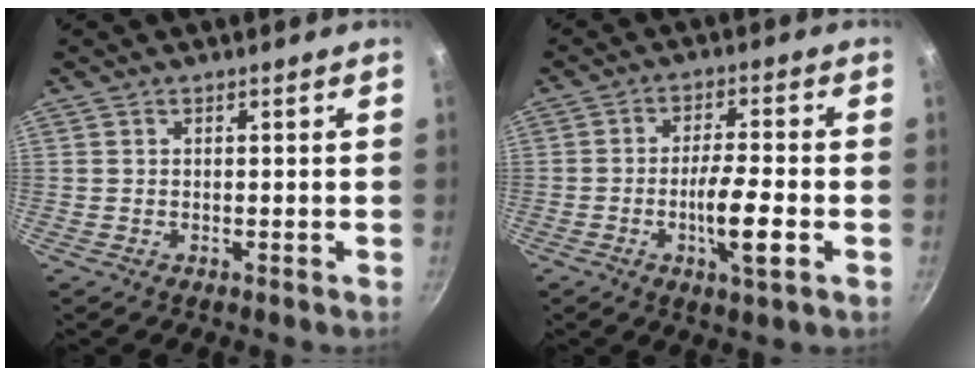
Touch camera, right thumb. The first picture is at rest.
{"total": 8.6, "force": [-2.6, 1.6, 8.0], "torque": [-0.138, 0.013, -0.046]}